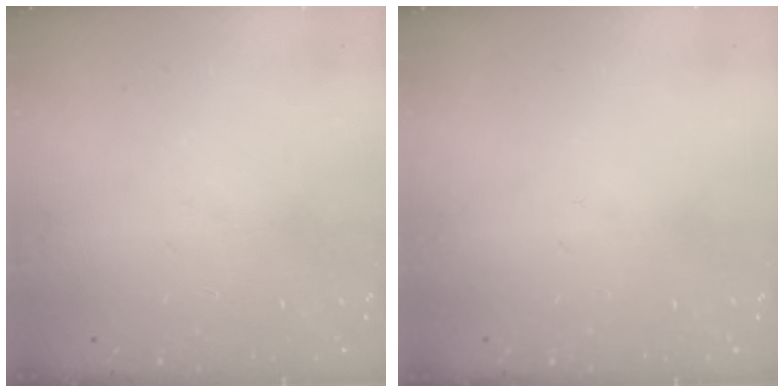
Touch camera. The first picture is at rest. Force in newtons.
{"total": 0.0}